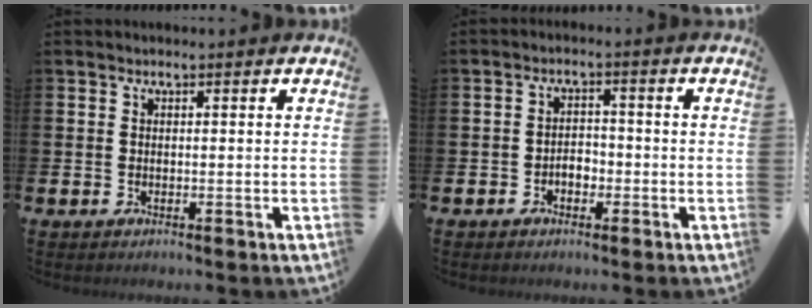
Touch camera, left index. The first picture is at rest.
{"total": 2.1, "force": [-1.1, 1.4, 1.0], "torque": [-0.019, 0.004, -0.026]}